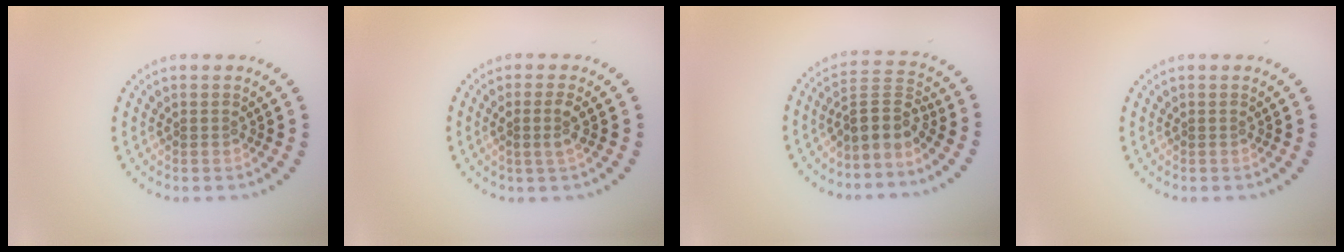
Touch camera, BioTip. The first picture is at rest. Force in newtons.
{"total": 1.3, "press": 1.1, "slide": 0.7}
{"total": 3.3, "press": 2.4, "slide": 2.2}
{"total": 0.0}